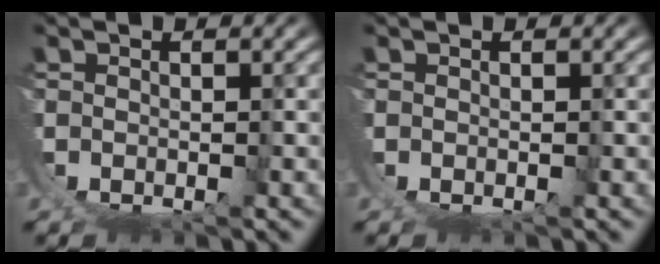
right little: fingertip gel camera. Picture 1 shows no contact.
{"total": 0.0}